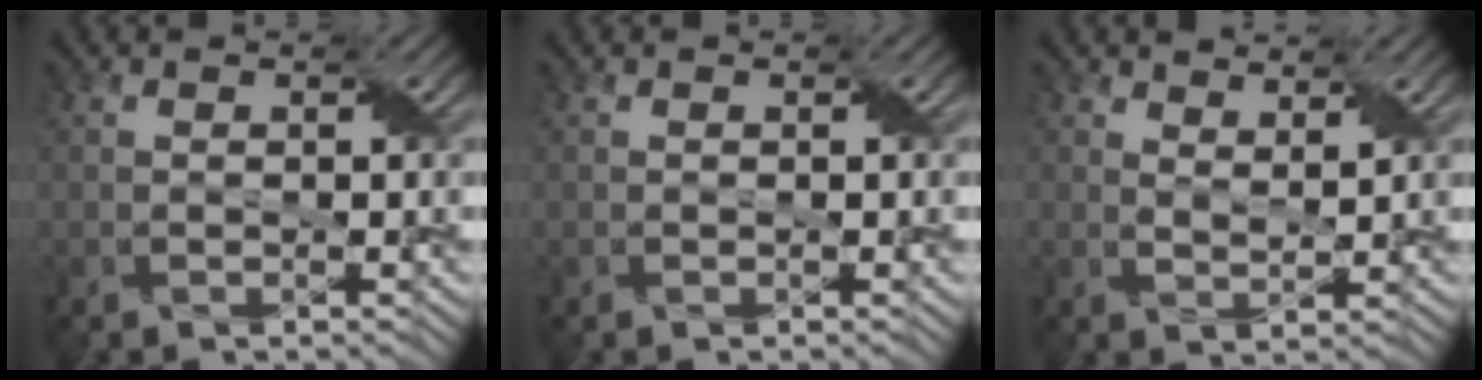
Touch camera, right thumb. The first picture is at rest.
{"total": 0.0}
{"total": 2.4, "force": [2.3, 0.3, 0.4], "torque": [-0.006, -0.013, 0.046]}